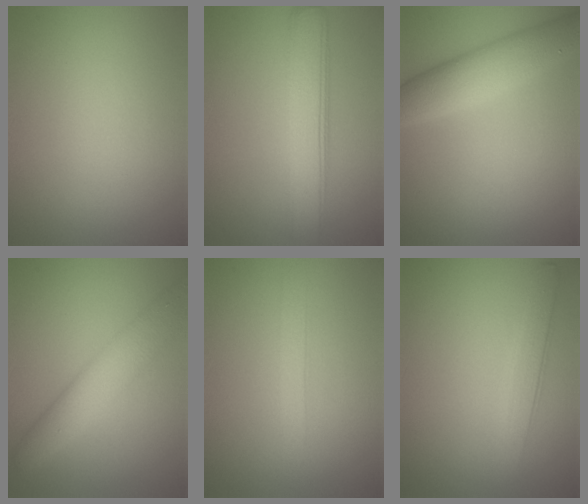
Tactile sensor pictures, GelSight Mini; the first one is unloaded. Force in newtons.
{"total": 5.0, "press": 5.0, "slide": 0.1}
{"total": 5.2, "press": 5.2, "slide": 0.0}
{"total": 5.1, "press": 5.1, "slide": 0.3}
{"total": 1.7, "press": 1.7, "slide": 0.0}
{"total": 2.5, "press": 2.4, "slide": 0.1}